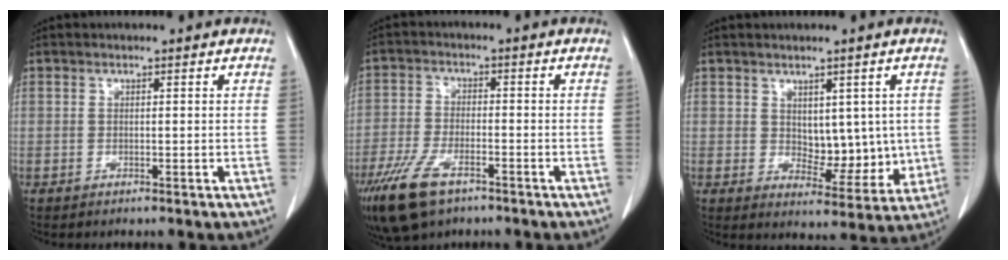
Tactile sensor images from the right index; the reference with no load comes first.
{"total": 9.3, "force": [-5.7, 3.9, 6.2], "torque": [-0.130, -0.015, -0.100]}
{"total": 7.6, "force": [0.9, 4.5, 6.0], "torque": [-0.068, -0.003, 0.029]}